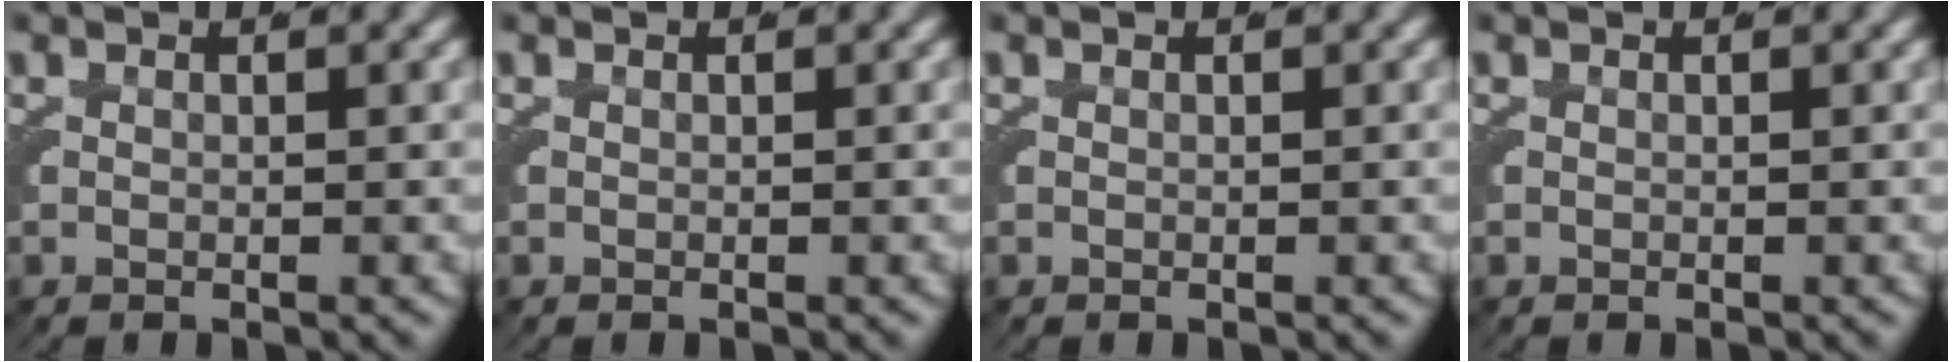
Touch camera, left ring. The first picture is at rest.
{"total": 0.0}
{"total": 0.0}
{"total": 0.0}